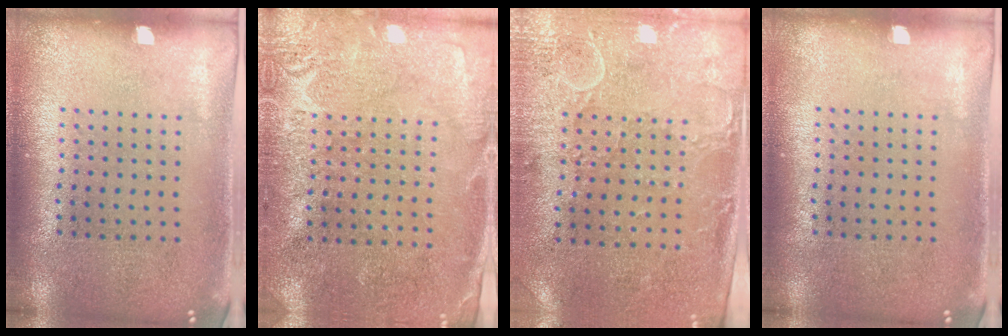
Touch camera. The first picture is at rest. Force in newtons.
{"total": 2.7, "press": 2.7, "slide": 0.4}
{"total": 2.9, "press": 2.4, "slide": 1.7}
{"total": 0.0}